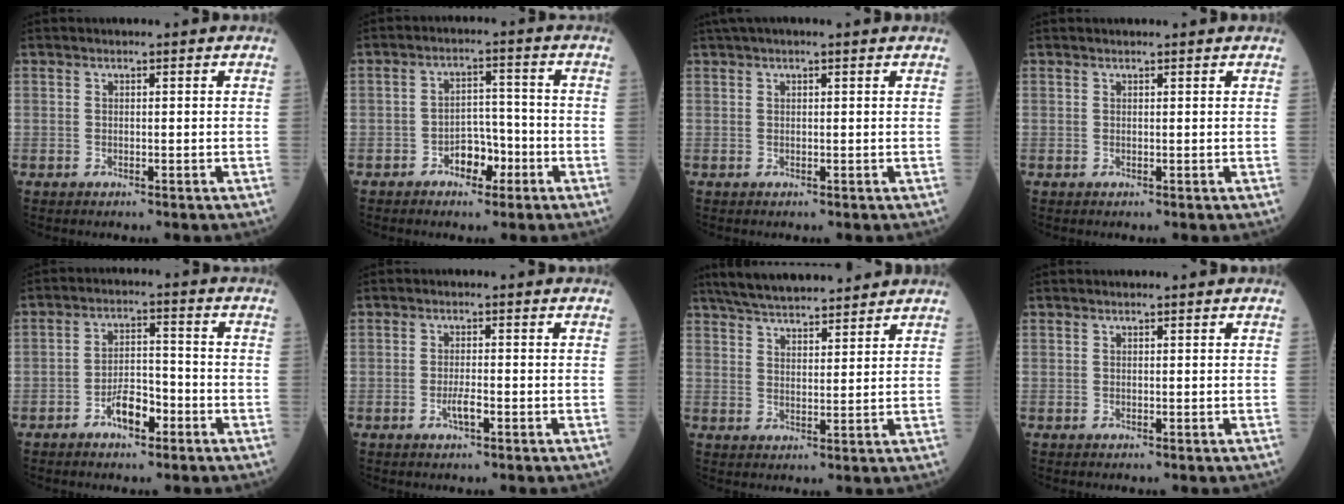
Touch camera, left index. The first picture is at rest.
{"total": 4.8, "force": [-2.6, 2.8, 3.0], "torque": [-0.045, 0.015, -0.045]}
{"total": 4.3, "force": [3.4, 0.0, 2.5], "torque": [-0.041, 0.038, 0.052]}
{"total": 1.7, "force": [1.6, 0.1, 0.5], "torque": [-0.008, 0.013, 0.020]}
{"total": 5.3, "force": [-3.1, 2.2, 3.8], "torque": [-0.072, 0.009, -0.055]}
{"total": 2.0, "force": [-0.9, 0.3, 1.8], "torque": [-0.037, -0.001, -0.017]}
{"total": 13.3, "force": [12.0, 2.3, 5.4], "torque": [-0.091, 0.028, 0.187]}
{"total": 0.5, "force": [0.5, 0.0, 0.2], "torque": [-0.008, 0.004, 0.008]}